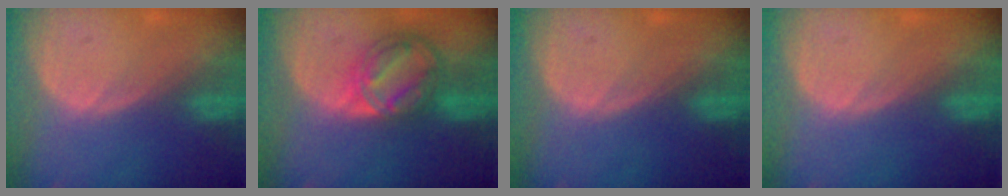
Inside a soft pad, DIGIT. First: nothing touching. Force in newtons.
{"total": 8.6, "press": 7.2, "slide": 4.6}
{"total": 0.0}
{"total": 0.0}